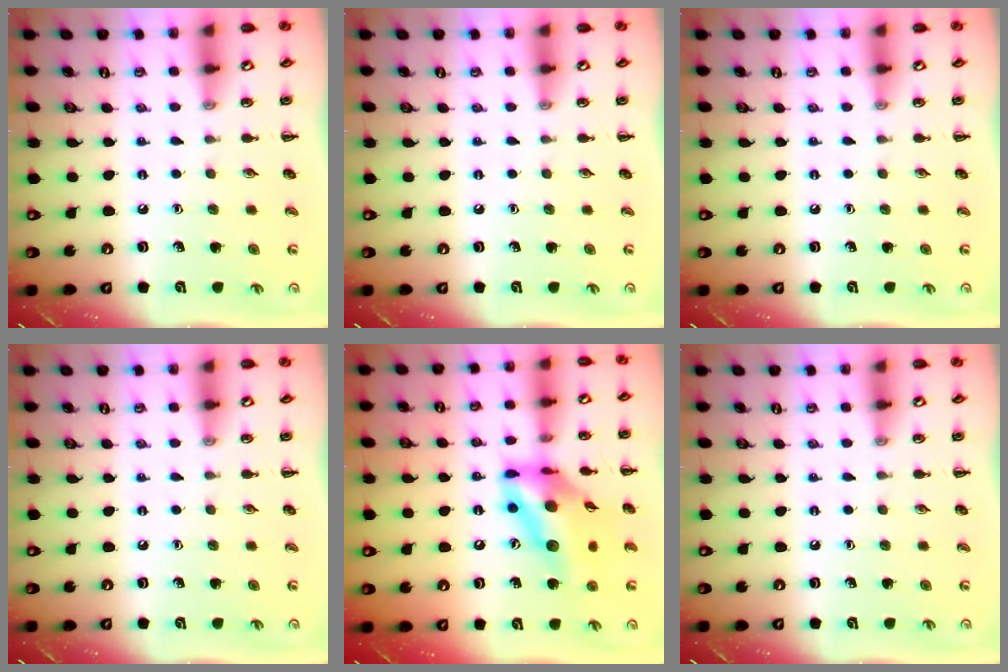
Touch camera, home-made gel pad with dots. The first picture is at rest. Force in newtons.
{"total": 0.0}
{"total": 0.0}
{"total": 0.0}
{"total": 15.9, "press": 15.0, "slide": 5.3}
{"total": 0.0}